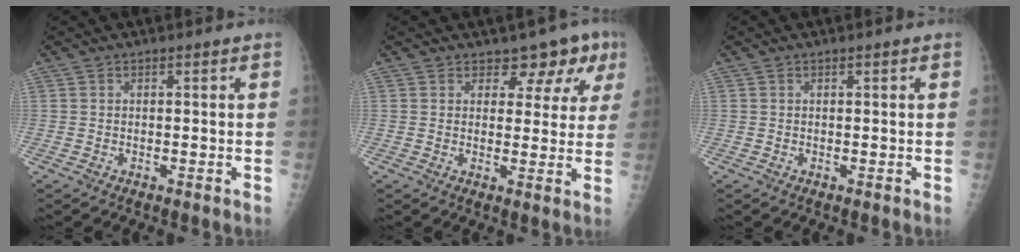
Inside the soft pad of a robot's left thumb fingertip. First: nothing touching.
{"total": 6.3, "force": [4.1, 3.9, 2.7], "torque": [0.005, -0.021, 0.041]}
{"total": 0.0}